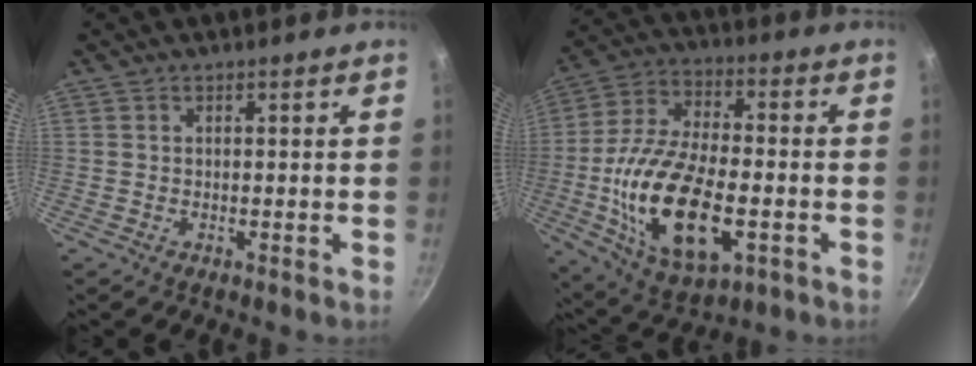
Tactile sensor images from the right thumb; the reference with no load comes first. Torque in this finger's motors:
{"motor_torque": [-0.02, 1.59, 2.19, -0.59, 0.63]}